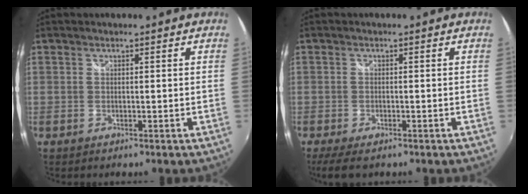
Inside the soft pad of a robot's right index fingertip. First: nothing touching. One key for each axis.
{"total": 5.1, "fx": -3.3, "fy": 2.1, "fz": 3.2, "tx": -0.070, "ty": -0.022, "tz": -0.057}